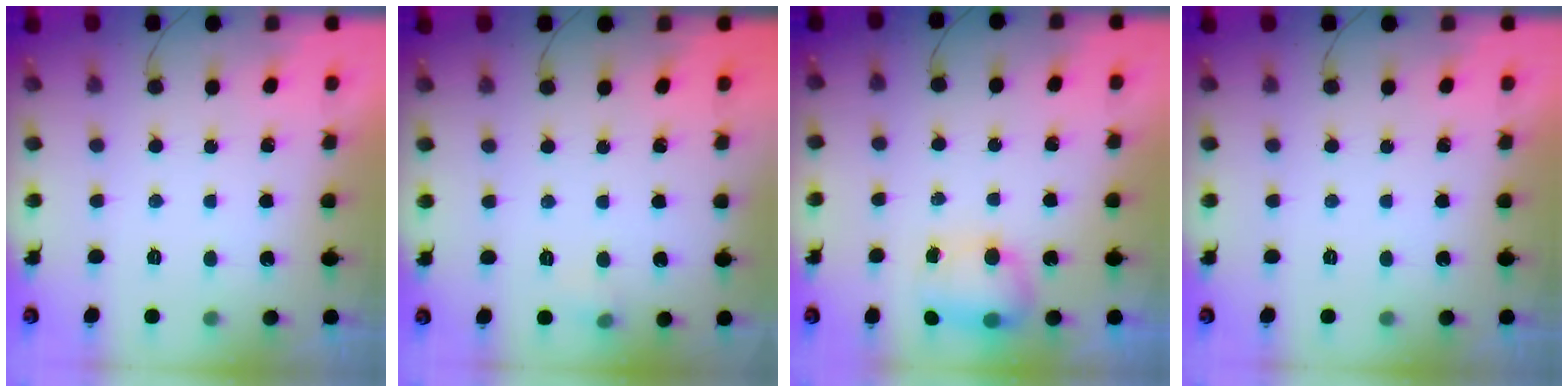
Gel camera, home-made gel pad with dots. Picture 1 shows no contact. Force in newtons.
{"total": 3.9, "press": 3.8, "slide": 1.0}
{"total": 6.8, "press": 6.8, "slide": 0.5}
{"total": 0.0}